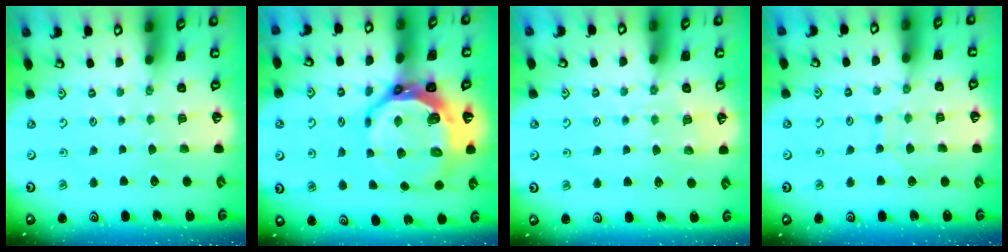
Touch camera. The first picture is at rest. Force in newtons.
{"total": 13.8, "press": 13.0, "slide": 4.6}
{"total": 6.3, "press": 6.3, "slide": 0.8}
{"total": 5.6, "press": 5.6, "slide": 0.5}